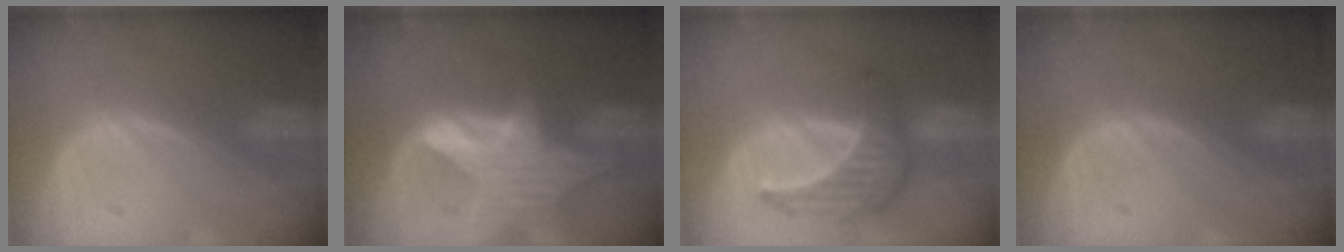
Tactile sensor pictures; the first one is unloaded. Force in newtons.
{"total": 6.6, "press": 6.4, "slide": 1.2}
{"total": 6.6, "press": 6.5, "slide": 1.0}
{"total": 0.0}